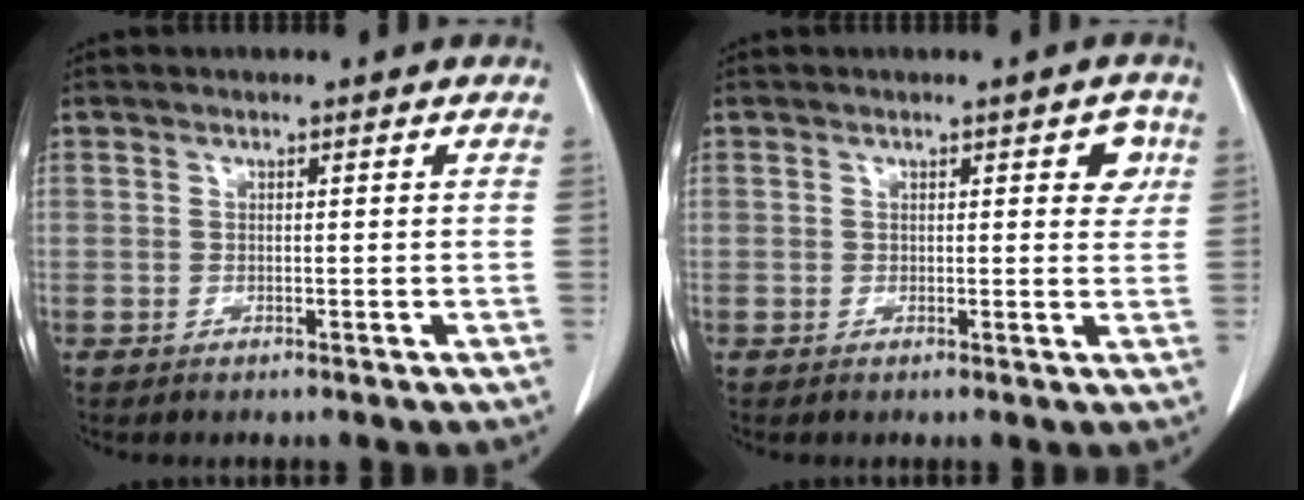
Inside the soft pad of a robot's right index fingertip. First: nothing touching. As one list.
[{"total": 2.9, "force": [1.1, 1.3, 2.4], "torque": [-0.018, 0.003, 0.010]}]